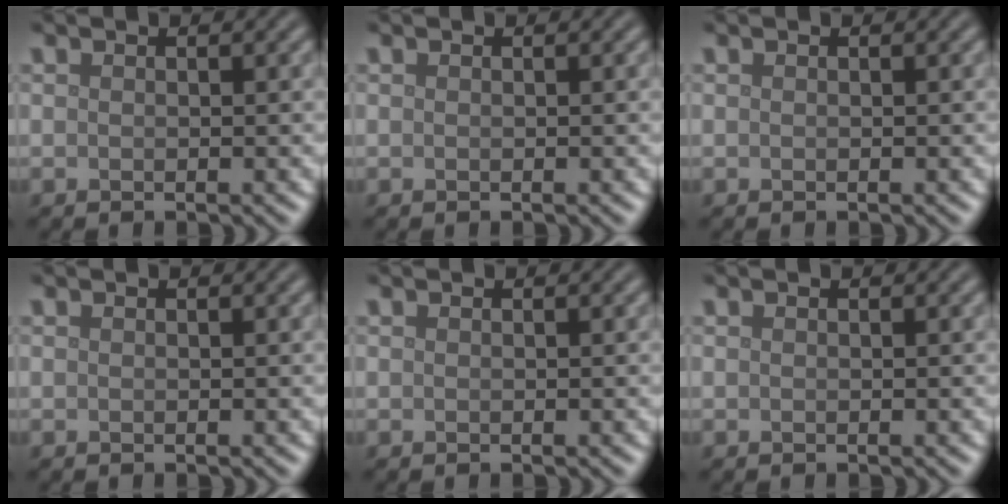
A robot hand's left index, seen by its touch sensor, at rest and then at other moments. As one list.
[{"total": 0.0}, {"total": 0.0}, {"total": 0.0}, {"total": 0.0}, {"total": 0.0}]